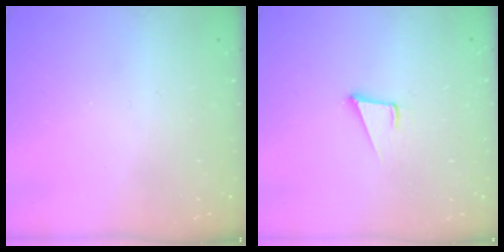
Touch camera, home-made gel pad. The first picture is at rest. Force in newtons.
{"total": 3.4, "press": 2.4, "slide": 2.4}